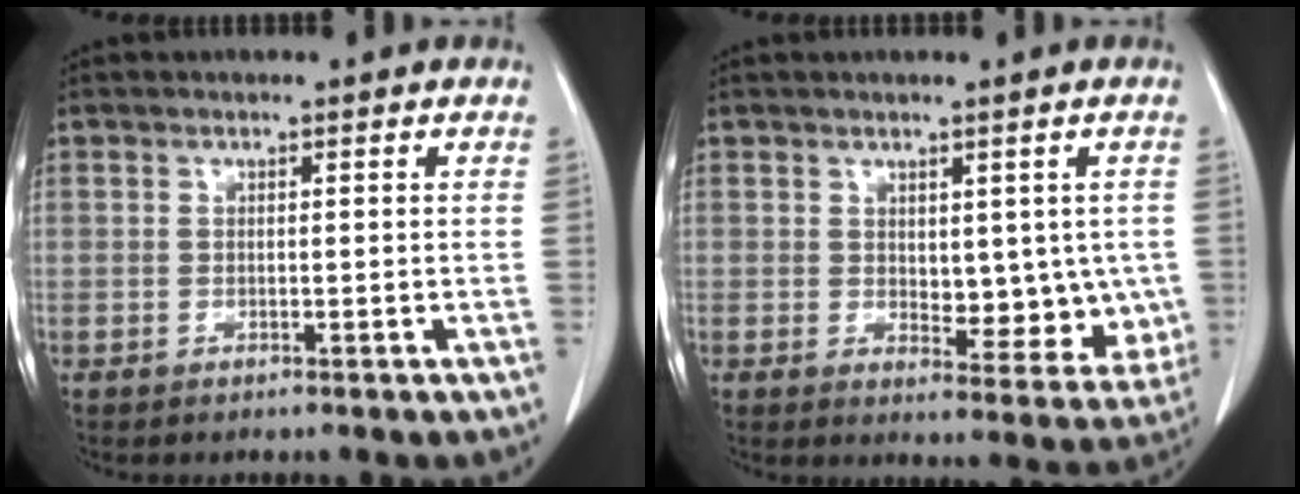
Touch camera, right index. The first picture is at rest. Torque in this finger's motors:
{"motor_torque": [0.07, 0.00, 0.09, 0.02]}